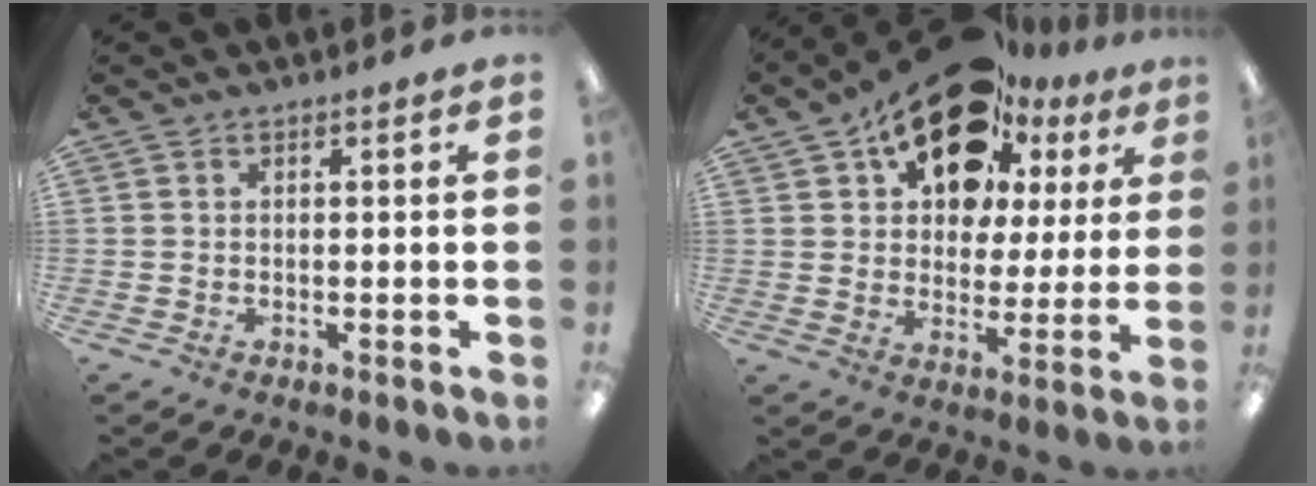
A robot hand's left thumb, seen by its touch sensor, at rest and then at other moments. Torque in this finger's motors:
{"motor_torque": [2.34, 2.67, 1.41, -1.36, 0.14]}